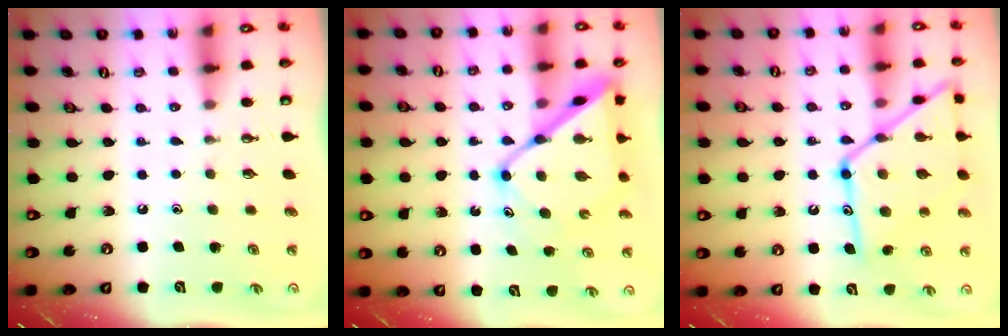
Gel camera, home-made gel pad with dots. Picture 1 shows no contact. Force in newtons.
{"total": 15.6, "press": 15.5, "slide": 1.5}
{"total": 19.8, "press": 19.8, "slide": 1.7}